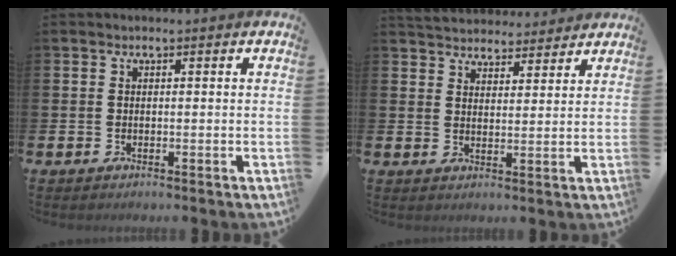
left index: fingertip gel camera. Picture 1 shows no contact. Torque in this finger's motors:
{"motor_torque": [0.78, -0.85, -0.03, 0.07]}